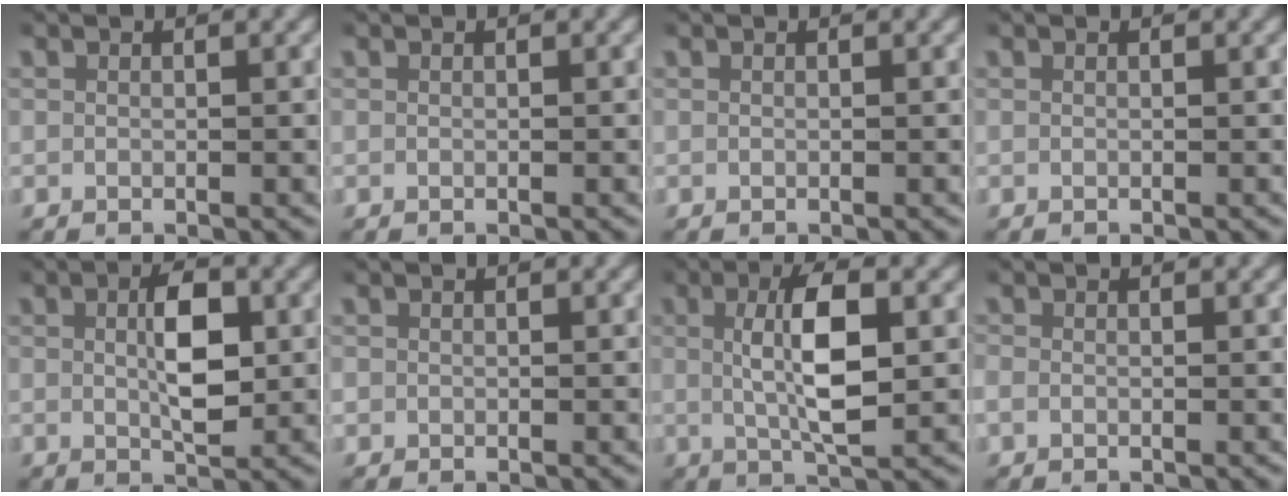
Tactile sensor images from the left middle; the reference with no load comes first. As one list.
[{"total": 0.0}, {"total": 0.0}, {"total": 0.0}, {"total": 4.2, "force": [0.4, 1.8, 3.8], "torque": [-0.062, -0.009, 0.009]}, {"total": 0.9, "force": [-0.1, 0.9, 0.2], "torque": [-0.008, -0.003, -0.002]}, {"total": 5.6, "force": [0.6, 1.4, 5.3], "torque": [-0.089, -0.003, 0.013]}, {"total": 1.2, "force": [-0.4, 1.0, 0.5], "torque": [-0.018, -0.004, -0.007]}]